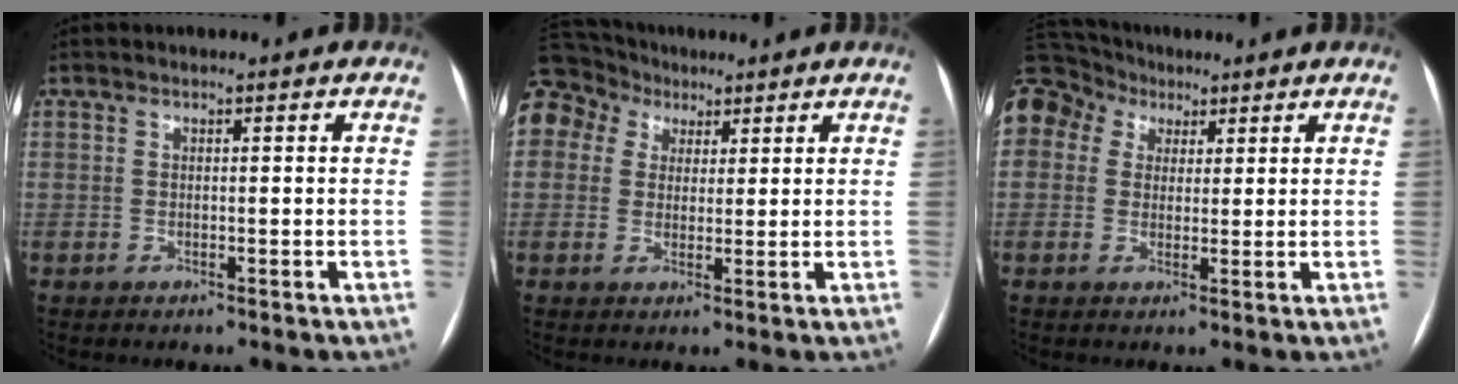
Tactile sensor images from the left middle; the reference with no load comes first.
{"total": 12.1, "force": [6.4, 9.5, 4.0], "torque": [-0.121, 0.065, 0.125]}
{"total": 15.4, "force": [7.6, 12.0, 6.1], "torque": [-0.194, 0.085, 0.148]}